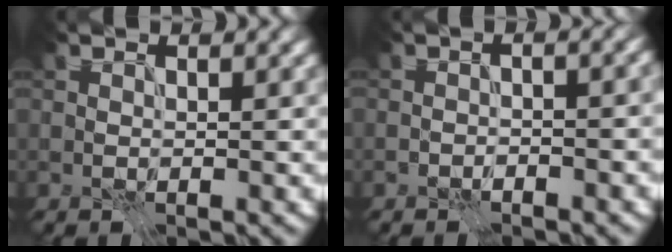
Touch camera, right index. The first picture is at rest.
{"total": 4.2, "force": [0.3, 2.0, 3.6], "torque": [-0.010, 0.032, -0.019]}